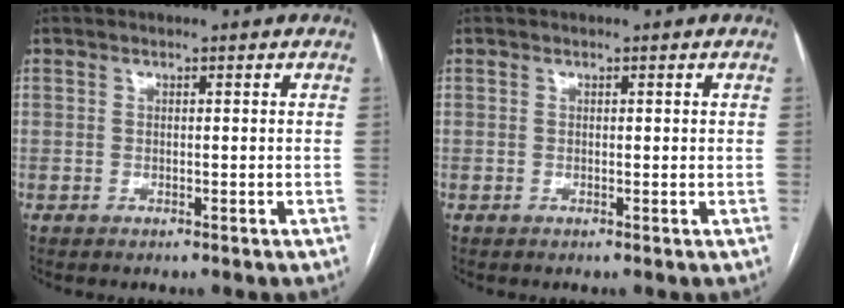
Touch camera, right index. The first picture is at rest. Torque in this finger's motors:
{"motor_torque": [-0.09, 0.26, -0.03, 0.01]}